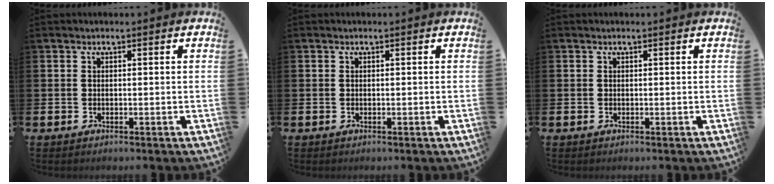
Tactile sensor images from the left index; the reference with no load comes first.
{"total": 0.0}
{"total": 0.0}